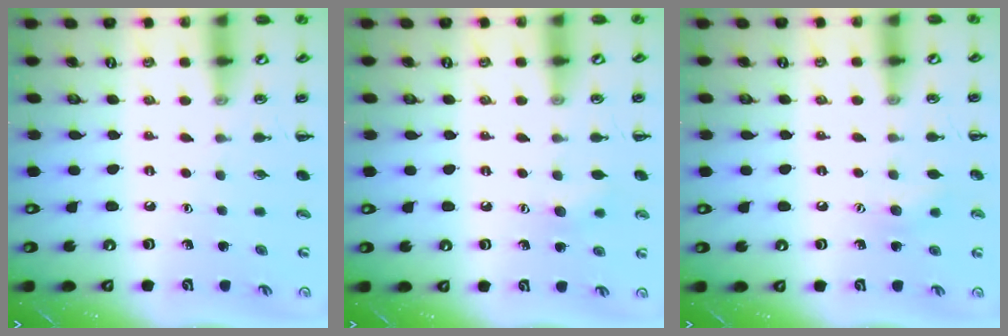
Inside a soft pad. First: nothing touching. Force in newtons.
{"total": 6.2, "press": 6.0, "slide": 1.4}
{"total": 6.6, "press": 6.5, "slide": 1.1}